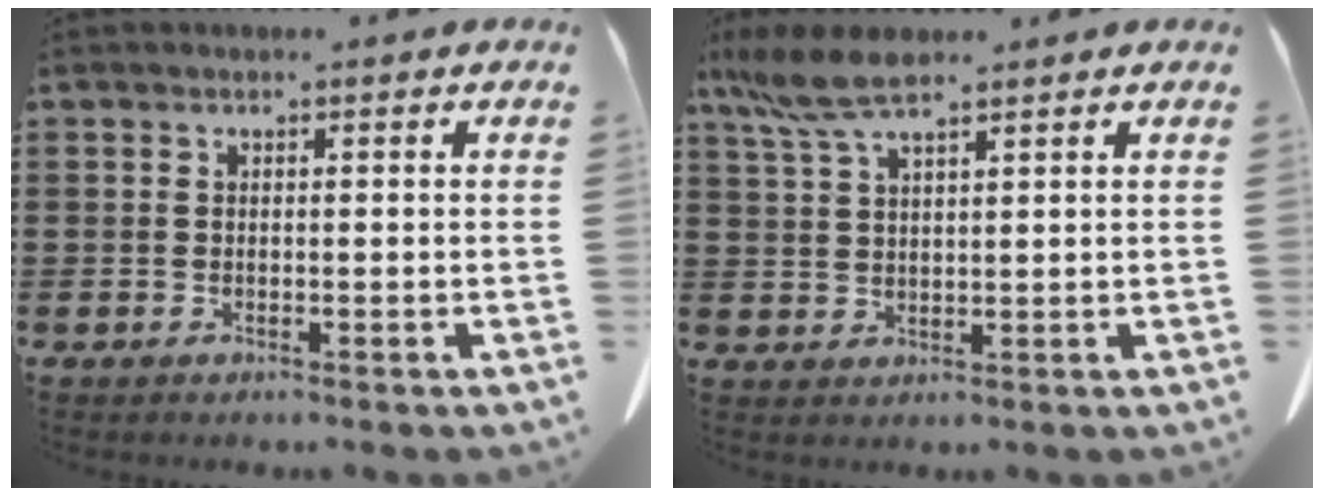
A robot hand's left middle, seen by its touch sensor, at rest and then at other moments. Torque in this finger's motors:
{"motor_torque": [0.87, 0.33, 0.14, 0.09]}